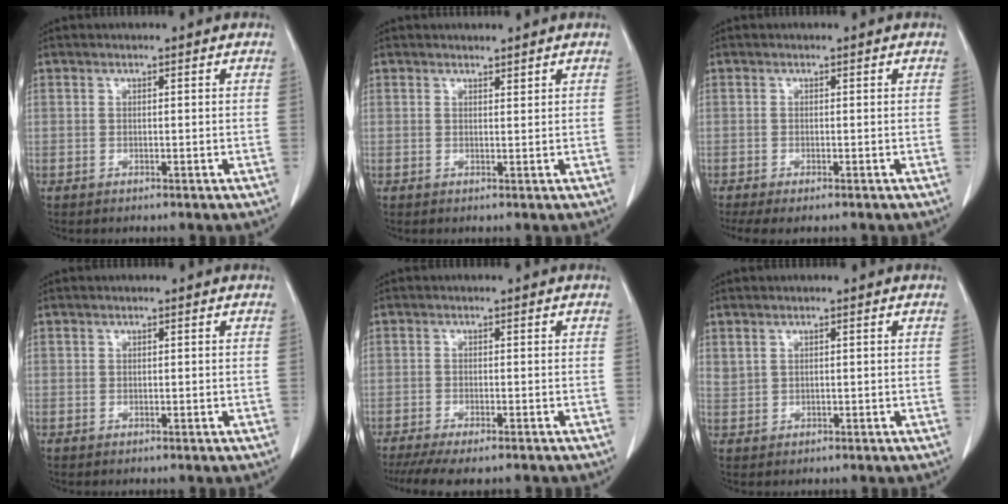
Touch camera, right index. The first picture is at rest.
{"total": 1.2, "force": [1.2, 0.1, 0.1], "torque": [-0.006, 0.004, 0.022]}
{"total": 4.1, "force": [-3.1, 1.0, 2.5], "torque": [-0.034, -0.010, -0.045]}
{"total": 0.0}
{"total": 9.6, "force": [-7.9, 1.9, 5.0], "torque": [-0.069, -0.009, -0.115]}
{"total": 1.3, "force": [0.9, 0.8, 0.4], "torque": [-0.005, 0.004, 0.022]}